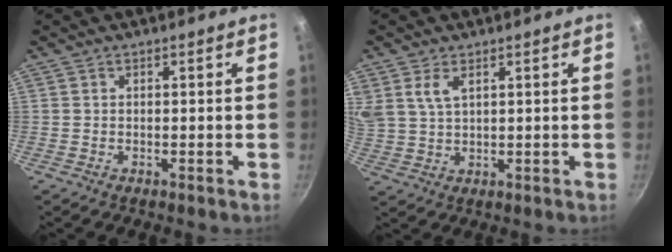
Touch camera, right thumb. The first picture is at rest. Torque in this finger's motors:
{"motor_torque": [0.24, 0.24, 0.76, 0.55, 0.06]}